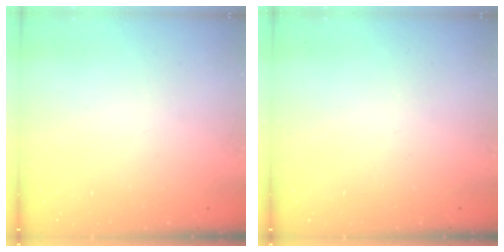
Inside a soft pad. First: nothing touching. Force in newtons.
{"total": 0.0}